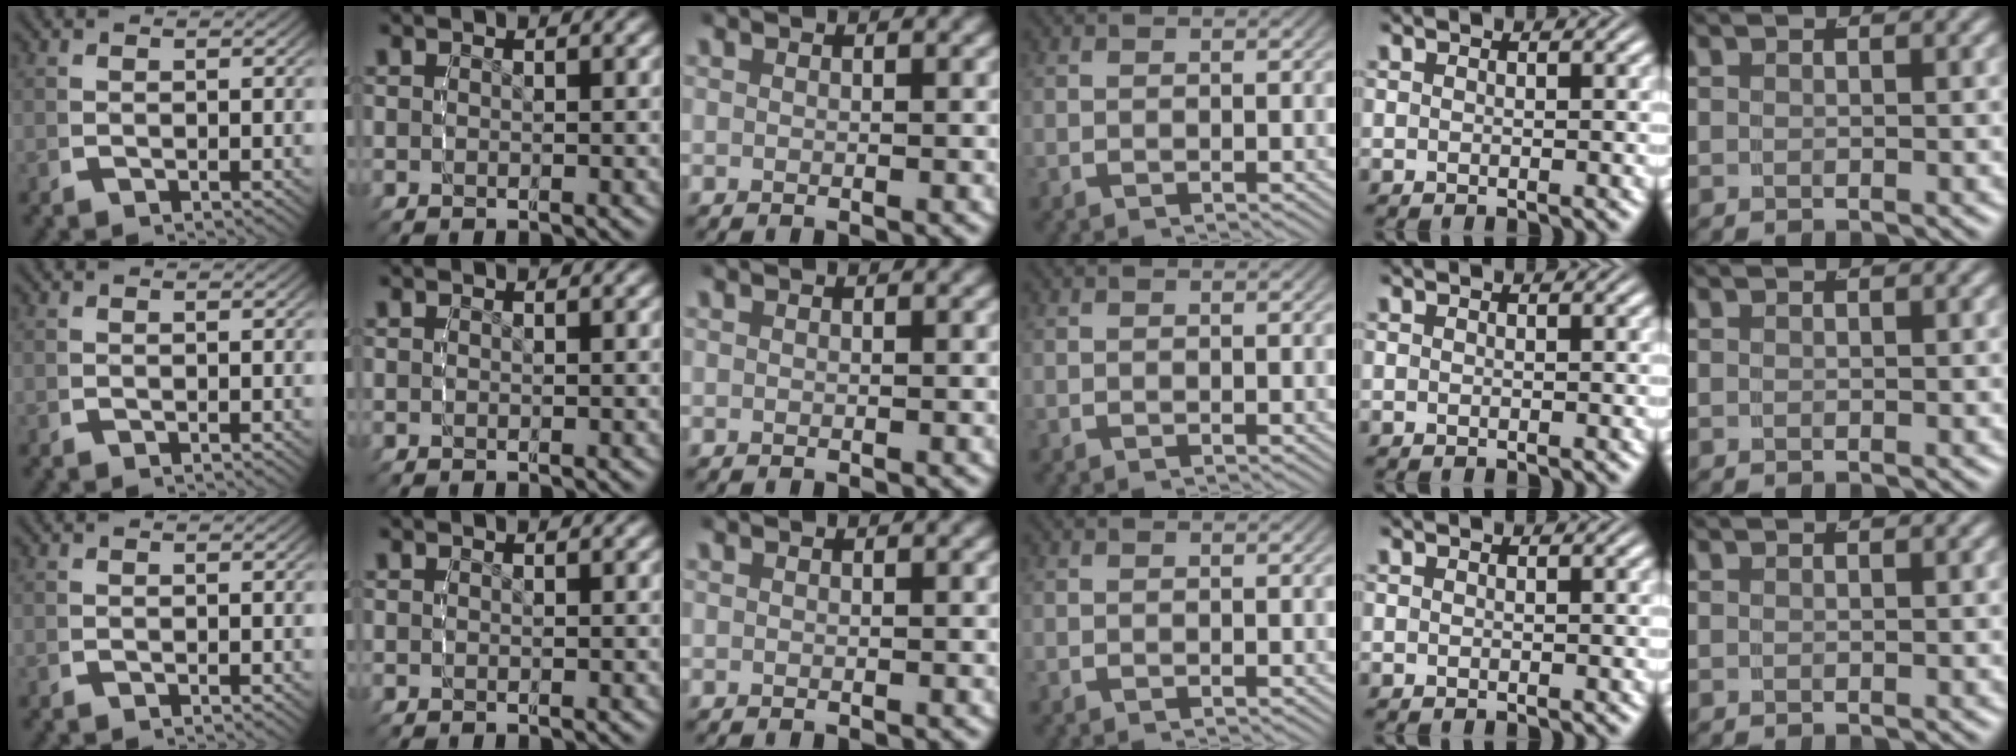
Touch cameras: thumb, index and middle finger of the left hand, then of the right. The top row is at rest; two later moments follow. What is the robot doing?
{"motion": "reach", "object": "paper towel"}